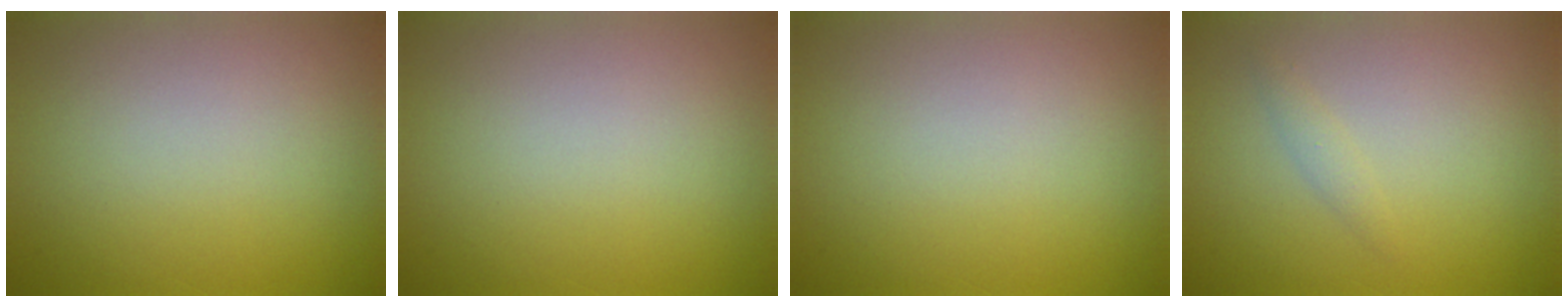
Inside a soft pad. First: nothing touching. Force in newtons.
{"total": 0.0}
{"total": 0.0}
{"total": 0.9, "press": 0.9, "slide": 0.1}